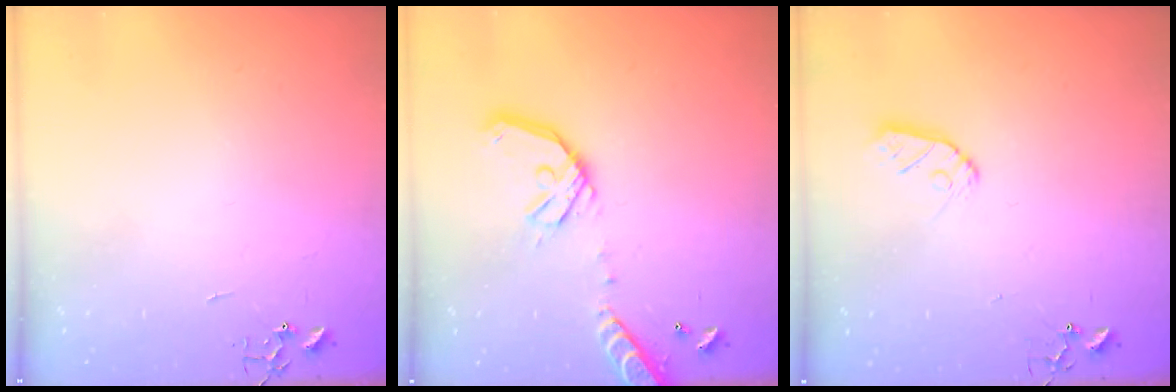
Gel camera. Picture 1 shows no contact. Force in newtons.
{"total": 15.4, "press": 15.1, "slide": 2.8}
{"total": 8.0, "press": 8.0, "slide": 0.5}